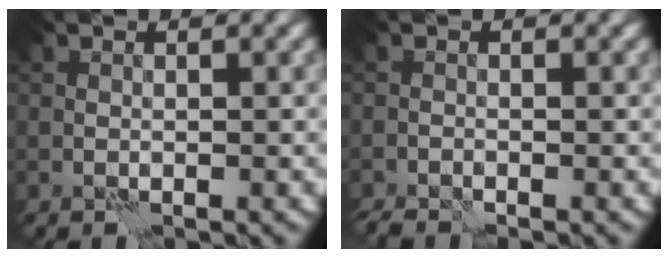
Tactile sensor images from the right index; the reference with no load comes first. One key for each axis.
{"total": 1.5, "fx": -1.4, "fy": -0.1, "fz": 0.5, "tx": -0.021, "ty": -0.005, "tz": -0.032}